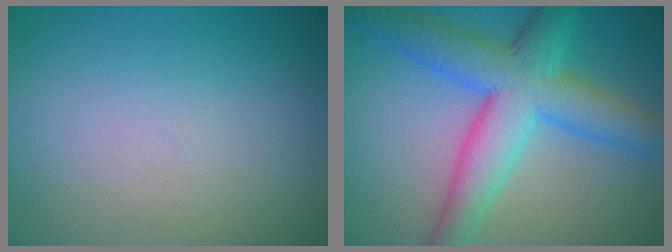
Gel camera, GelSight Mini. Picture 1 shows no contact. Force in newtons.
{"total": 7.9, "press": 7.9, "slide": 0.3}